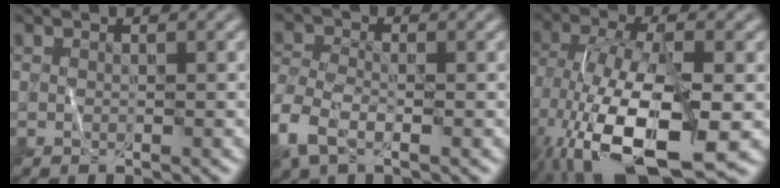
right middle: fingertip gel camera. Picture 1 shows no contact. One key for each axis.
{"total": 4.8, "fx": -2.3, "fy": 2.7, "fz": 3.2, "tx": -0.083, "ty": -0.007, "tz": -0.060}
{"total": 15.4, "fx": -6.2, "fy": 6.0, "fz": 12.8, "tx": -0.253, "ty": -0.022, "tz": -0.110}